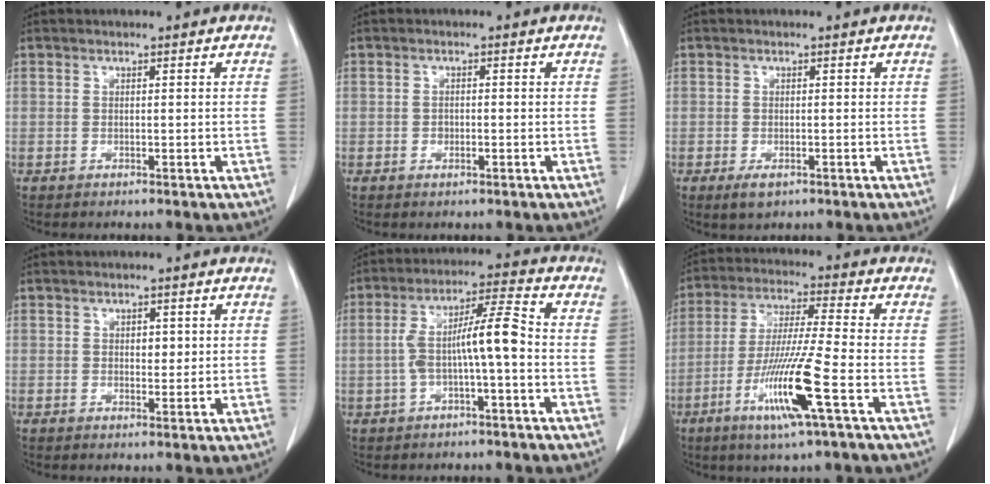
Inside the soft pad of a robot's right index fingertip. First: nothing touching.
{"total": 1.1, "force": [-0.4, 0.7, 0.8], "torque": [-0.016, 0.000, -0.005]}
{"total": 2.0, "force": [-1.0, 1.2, 1.3], "torque": [-0.022, -0.002, -0.011]}
{"total": 1.8, "force": [0.4, 1.2, 1.3], "torque": [-0.015, -0.001, 0.006]}
{"total": 8.3, "force": [-1.2, 0.9, 8.2], "torque": [-0.154, 0.031, -0.022]}
{"total": 12.6, "force": [-5.1, -0.6, 11.5], "torque": [-0.231, -0.023, -0.099]}